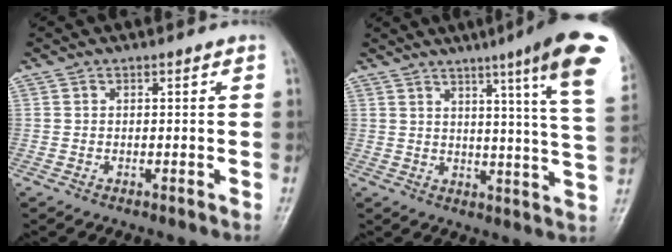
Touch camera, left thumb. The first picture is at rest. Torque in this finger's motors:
{"motor_torque": [1.28, 0.22, 1.42, -1.36, 0.27]}